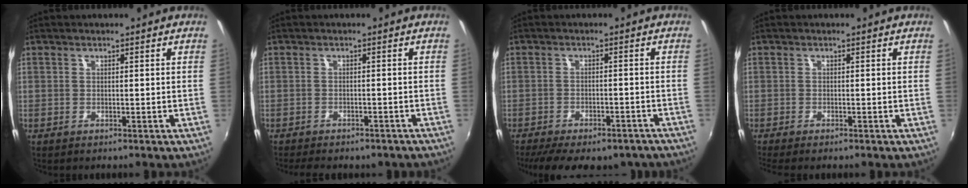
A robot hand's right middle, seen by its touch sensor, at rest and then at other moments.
{"total": 7.5, "force": [-6.3, 2.6, 3.2], "torque": [-0.073, -0.018, -0.082]}
{"total": 16.2, "force": [-12.9, 6.0, 7.8], "torque": [-0.165, -0.028, -0.166]}
{"total": 2.3, "force": [-2.0, 0.2, 1.2], "torque": [-0.026, -0.015, -0.034]}